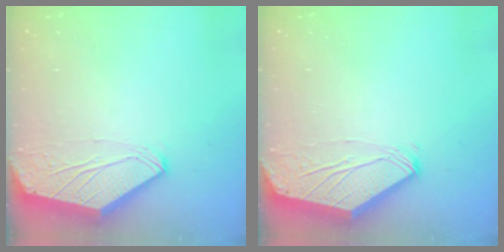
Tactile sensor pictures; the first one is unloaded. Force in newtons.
{"total": 0.0}